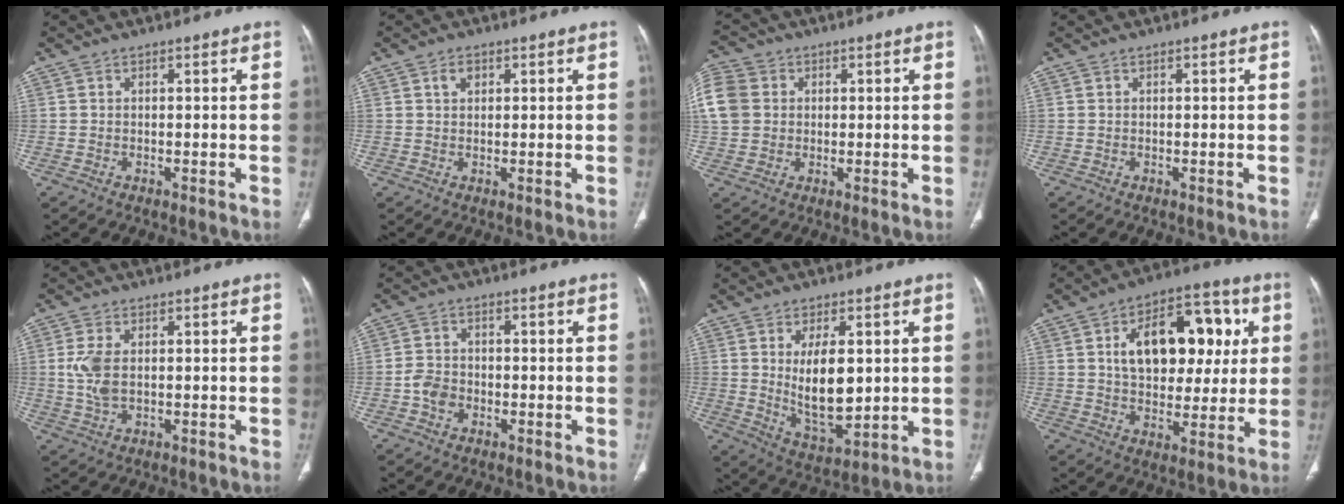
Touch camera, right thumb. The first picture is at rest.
{"total": 2.0, "force": [0.9, 1.4, 1.1], "torque": [-0.016, 0.000, 0.015]}
{"total": 13.5, "force": [2.4, 11.5, 6.7], "torque": [-0.170, 0.027, 0.046]}
{"total": 0.0}
{"total": 5.2, "force": [0.4, 2.9, 4.3], "torque": [-0.105, 0.001, 0.011]}
{"total": 4.1, "force": [-1.3, 3.2, 2.2], "torque": [-0.030, 0.012, -0.029]}
{"total": 12.1, "force": [1.5, 5.8, 10.5], "torque": [-0.151, -0.027, 0.042]}
{"total": 19.3, "force": [4.7, 11.7, 14.6], "torque": [-0.173, 0.014, 0.071]}